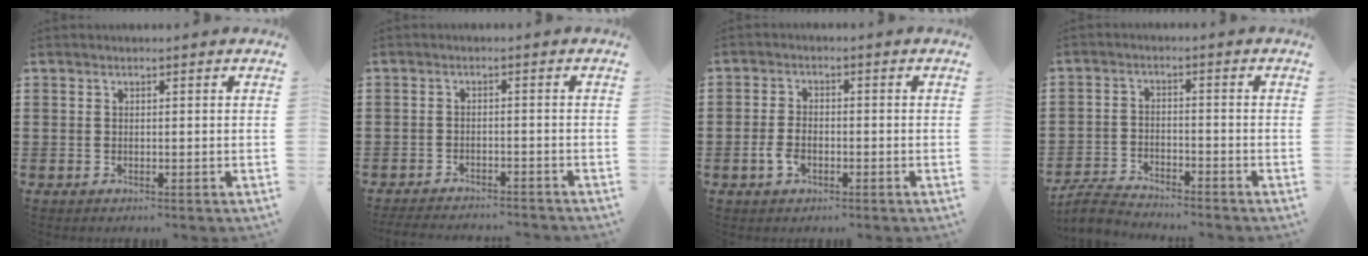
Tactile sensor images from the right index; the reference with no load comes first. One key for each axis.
{"total": 2.7, "fx": -2.6, "fy": -0.1, "fz": 0.2, "tx": -0.009, "ty": -0.004, "tz": -0.054}
{"total": 3.4, "fx": -1.4, "fy": 1.7, "fz": 2.5, "tx": -0.061, "ty": -0.006, "tz": -0.028}
{"total": 3.8, "fx": -3.7, "fy": 0.4, "fz": 0.7, "tx": -0.031, "ty": -0.003, "tz": -0.080}